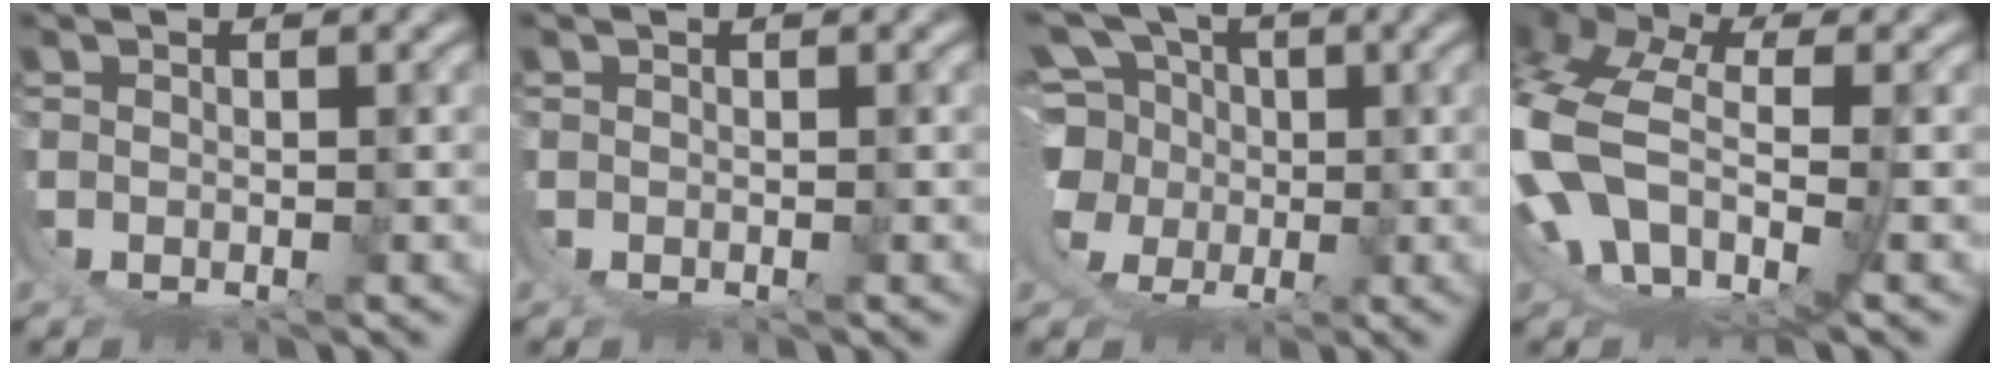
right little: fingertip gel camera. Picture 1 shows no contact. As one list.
[{"total": 0.0}, {"total": 11.6, "force": [0.7, 10.0, 6.0], "torque": [-0.132, -0.043, 0.011]}, {"total": 10.1, "force": [-1.5, 7.6, 6.5], "torque": [-0.193, -0.047, -0.016]}]